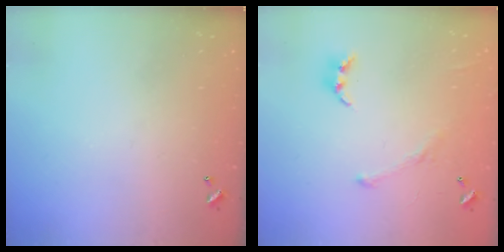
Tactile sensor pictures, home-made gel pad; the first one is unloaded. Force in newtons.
{"total": 2.3, "press": 2.1, "slide": 1.0}